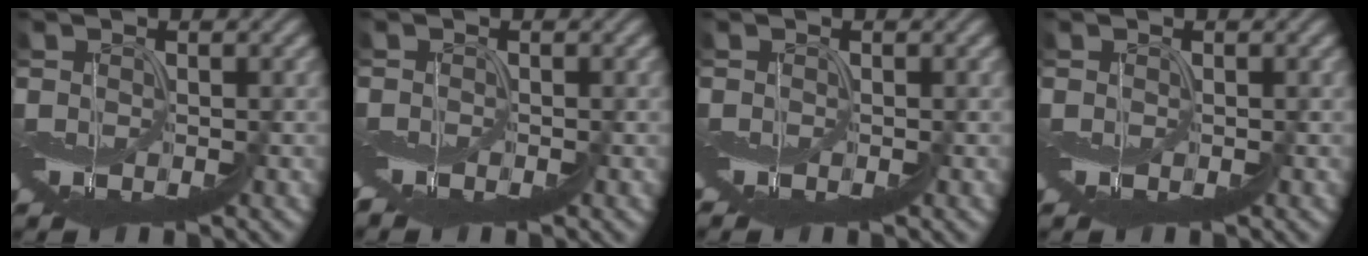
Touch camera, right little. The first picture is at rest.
{"total": 1.7, "force": [-1.7, 0.2, 0.1], "torque": [0.000, -0.003, -0.033]}
{"total": 1.6, "force": [-1.1, 0.8, 0.7], "torque": [-0.011, -0.007, -0.019]}
{"total": 0.0}